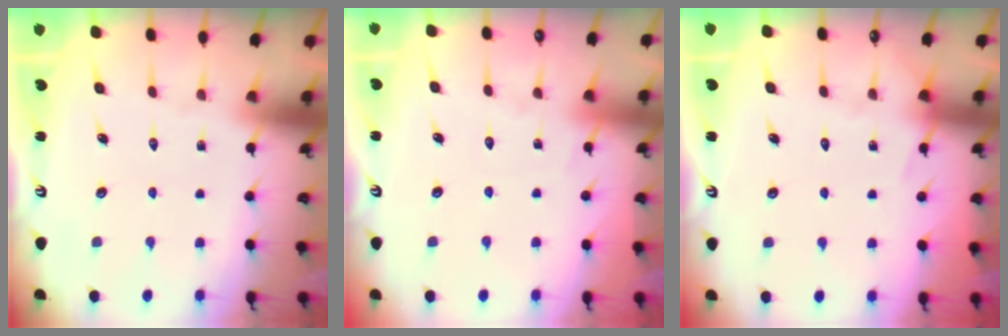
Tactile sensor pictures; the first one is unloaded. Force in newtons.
{"total": 5.1, "press": 5.1, "slide": 0.6}
{"total": 4.3, "press": 4.3, "slide": 0.6}